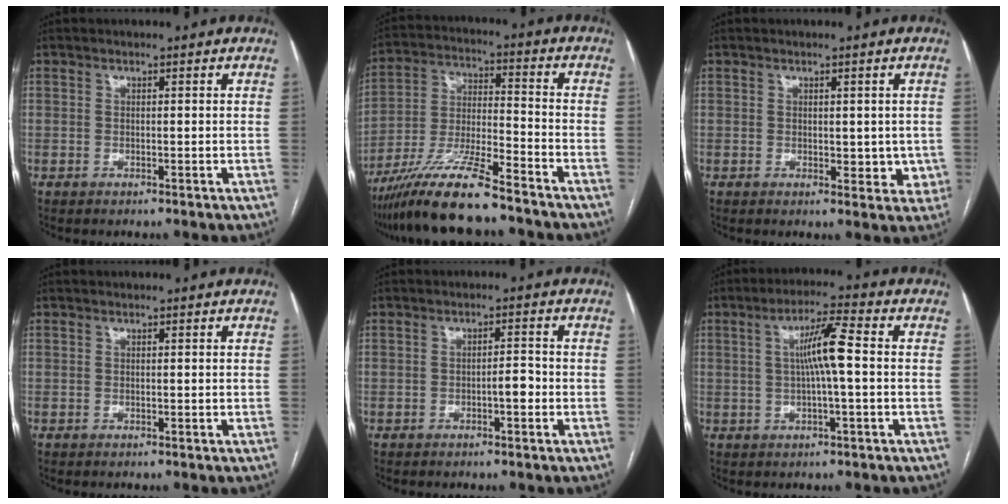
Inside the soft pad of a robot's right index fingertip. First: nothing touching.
{"total": 13.8, "force": [-11.0, 0.9, 8.3], "torque": [-0.158, -0.015, -0.199]}
{"total": 3.8, "force": [0.0, 2.4, 3.0], "torque": [-0.020, -0.001, 0.004]}
{"total": 0.0}
{"total": 2.4, "force": [-0.9, 0.6, 2.2], "torque": [-0.030, 0.004, -0.015]}
{"total": 7.0, "force": [0.4, 0.2, 7.0], "torque": [-0.125, 0.013, 0.005]}